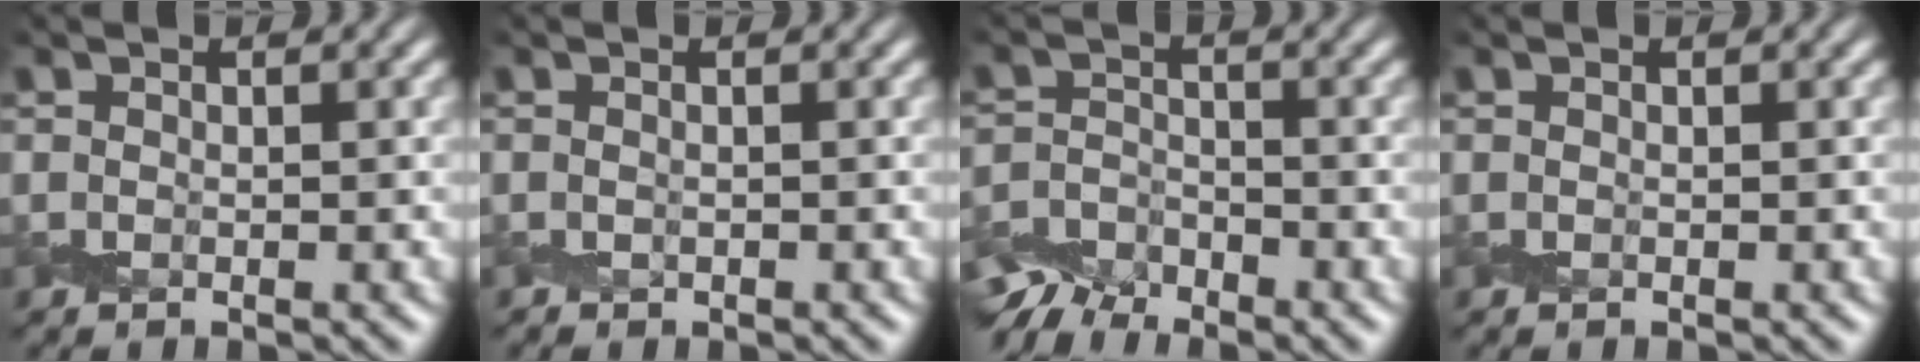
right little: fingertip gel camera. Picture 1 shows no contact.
{"total": 0.0}
{"total": 5.2, "force": [-4.6, 2.2, 1.2], "torque": [-0.022, -0.012, -0.087]}
{"total": 0.0}